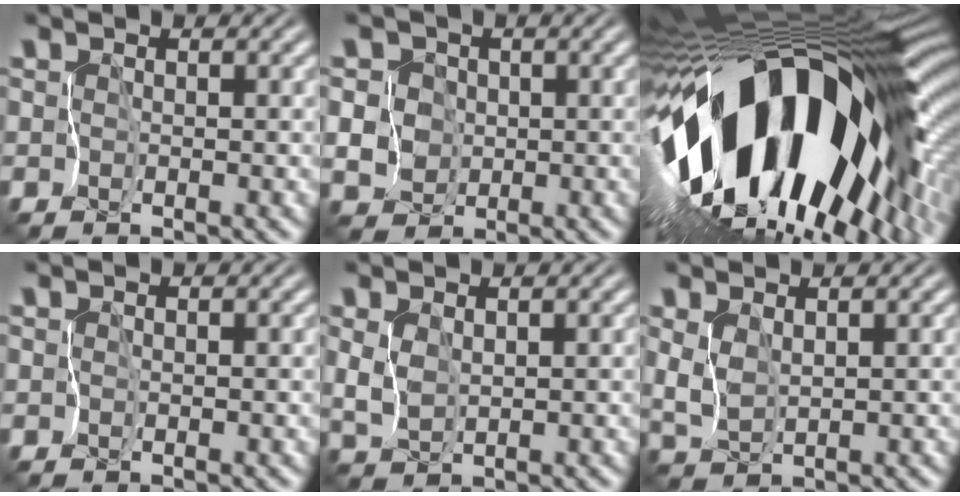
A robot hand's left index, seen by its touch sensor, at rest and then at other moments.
{"total": 6.8, "force": [0.2, 6.4, 2.3], "torque": [-0.071, 0.021, -0.008]}
{"total": 19.3, "force": [-2.0, 8.7, 17.0], "torque": [-0.303, -0.042, -0.032]}
{"total": 0.0}
{"total": 0.8, "force": [0.6, 0.2, 0.6], "torque": [-0.042, -0.010, 0.026]}
{"total": 1.2, "force": [0.8, 0.1, 0.8], "torque": [-0.047, -0.009, 0.032]}